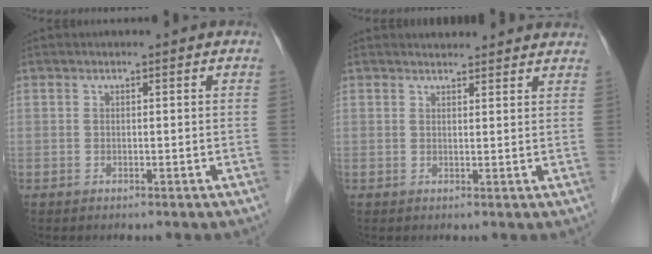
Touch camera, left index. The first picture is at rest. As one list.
[{"total": 6.4, "force": [6.1, 1.3, 1.1], "torque": [-0.007, 0.019, 0.060]}]